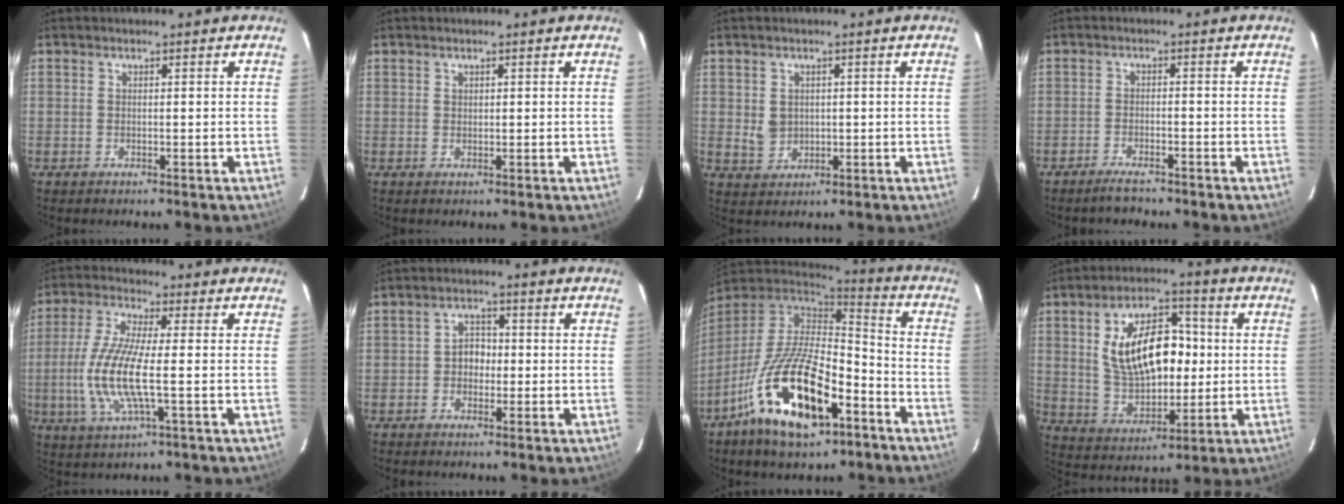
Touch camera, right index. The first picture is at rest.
{"total": 0.6, "force": [0.4, 0.4, 0.2], "torque": [-0.004, 0.003, 0.008]}
{"total": 3.8, "force": [0.4, 3.4, 1.7], "torque": [-0.031, 0.001, 0.017]}
{"total": 3.4, "force": [-2.9, 0.9, 1.4], "torque": [-0.041, 0.000, -0.054]}
{"total": 12.1, "force": [-1.8, 2.4, 11.7], "torque": [-0.248, -0.007, -0.039]}
{"total": 3.7, "force": [-0.6, 3.1, 1.9], "torque": [-0.031, 0.012, -0.009]}
{"total": 22.2, "force": [-11.5, 9.1, 16.7], "torque": [-0.326, -0.030, -0.198]}
{"total": 15.9, "force": [1.9, 8.8, 13.1], "torque": [-0.236, 0.020, 0.050]}